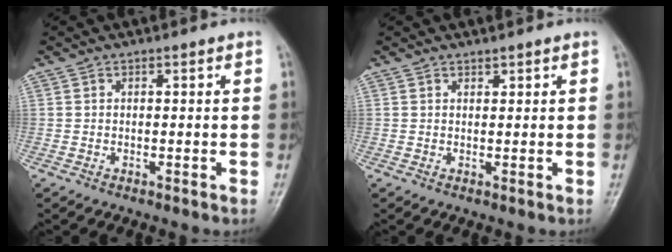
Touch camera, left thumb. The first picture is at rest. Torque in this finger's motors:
{"motor_torque": [-0.27, -0.04, -0.14, -0.06, -0.02]}